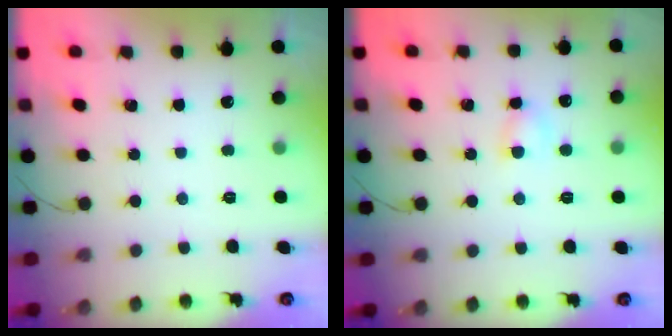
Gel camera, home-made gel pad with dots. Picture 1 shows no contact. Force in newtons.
{"total": 3.6, "press": 3.5, "slide": 0.9}